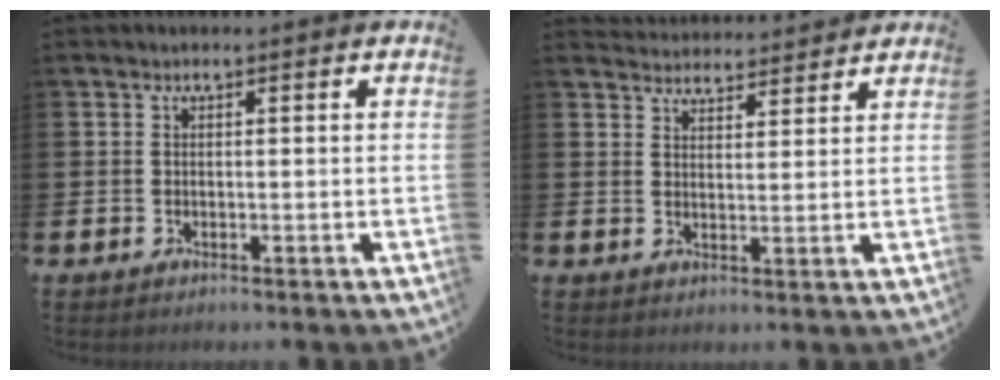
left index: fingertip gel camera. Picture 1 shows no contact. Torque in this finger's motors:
{"motor_torque": [0.38, -0.39, 0.08, -0.04]}